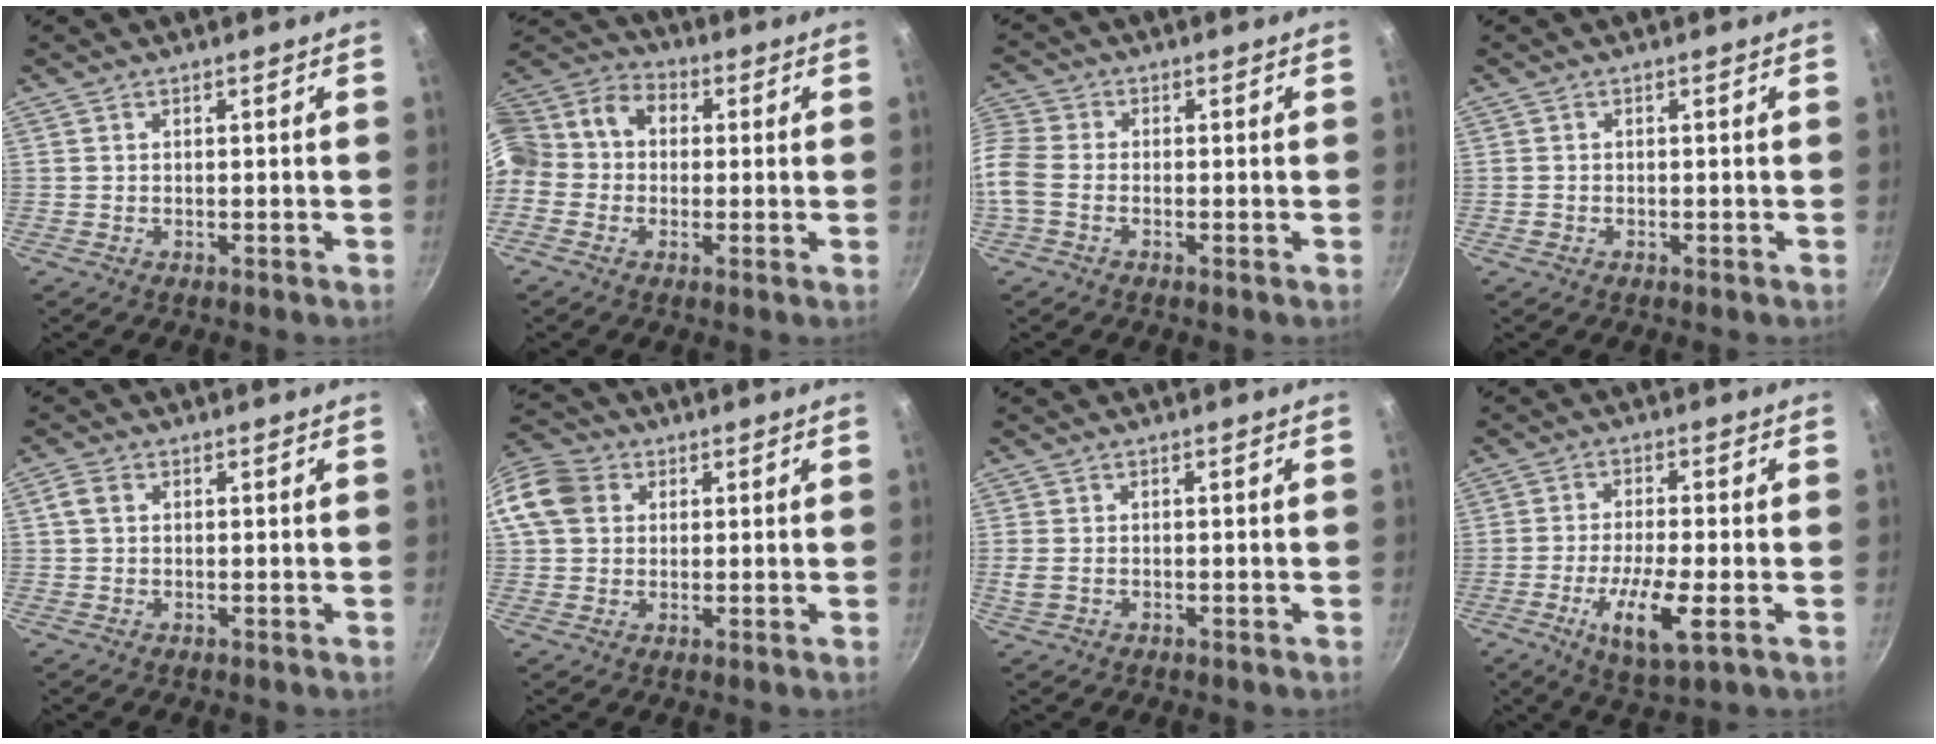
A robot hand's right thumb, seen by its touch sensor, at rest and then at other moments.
{"total": 13.8, "force": [-0.1, 11.8, 7.2], "torque": [-0.134, 0.047, -0.025]}
{"total": 8.2, "force": [-2.5, 5.9, 5.1], "torque": [-0.129, 0.013, -0.072]}
{"total": 0.7, "force": [-0.4, 0.6, 0.2], "torque": [-0.007, 0.003, -0.005]}
{"total": 2.4, "force": [0.5, 1.8, 1.6], "torque": [-0.031, 0.006, 0.007]}
{"total": 11.5, "force": [2.6, 9.6, 5.8], "torque": [-0.104, 0.021, 0.033]}
{"total": 2.7, "force": [-0.4, 1.9, 1.8], "torque": [-0.036, -0.002, -0.007]}
{"total": 9.9, "force": [-3.1, 2.5, 9.1], "torque": [-0.171, 0.001, -0.057]}